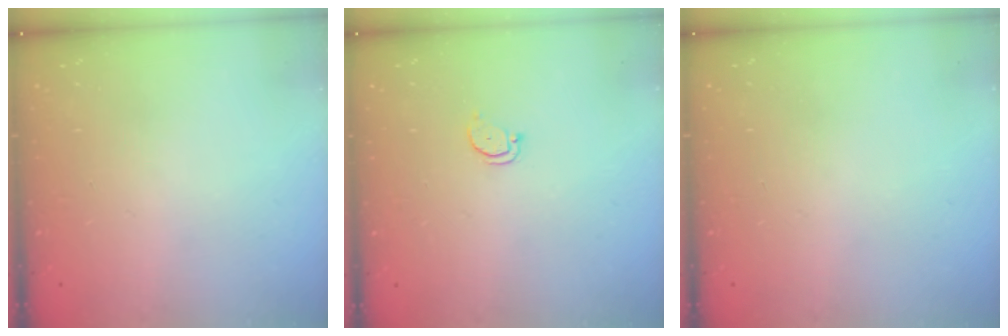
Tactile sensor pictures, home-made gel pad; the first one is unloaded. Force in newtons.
{"total": 2.2, "press": 2.2, "slide": 0.2}
{"total": 0.0}